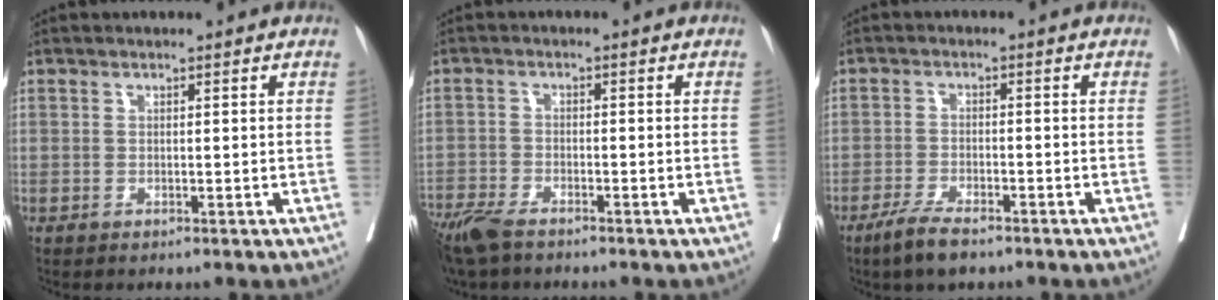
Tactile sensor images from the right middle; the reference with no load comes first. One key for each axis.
{"total": 7.3, "fx": -5.8, "fy": 1.9, "fz": 3.9, "tx": -0.076, "ty": -0.017, "tz": -0.110}
{"total": 5.3, "fx": -4.0, "fy": 1.1, "fz": 3.4, "tx": -0.067, "ty": -0.008, "tz": -0.071}